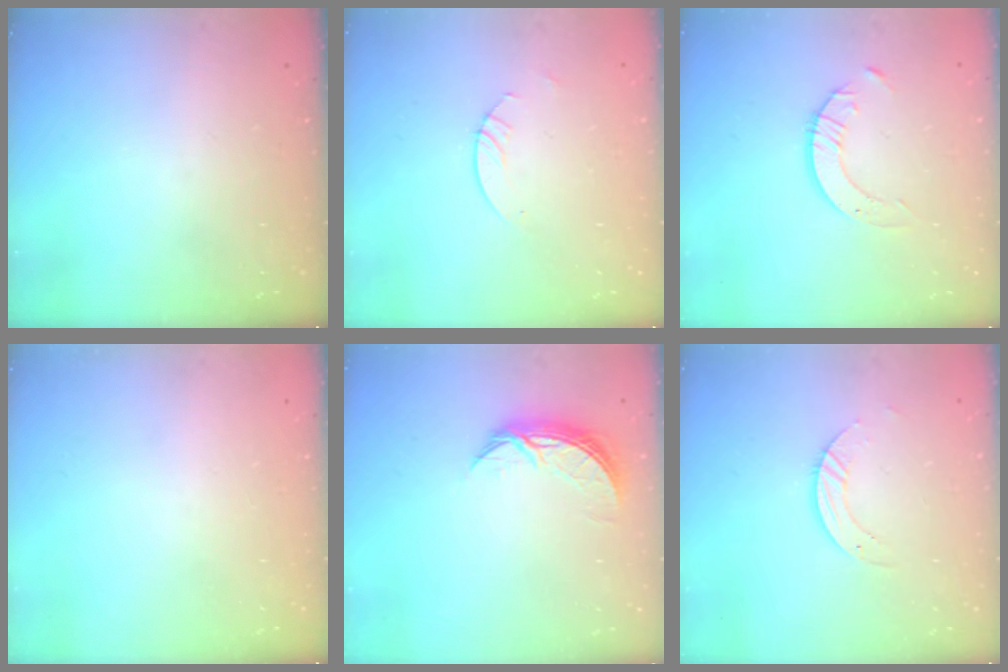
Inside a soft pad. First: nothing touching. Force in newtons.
{"total": 3.0, "press": 2.9, "slide": 0.3}
{"total": 3.3, "press": 3.3, "slide": 0.3}
{"total": 0.0}
{"total": 7.6, "press": 7.6, "slide": 0.5}
{"total": 3.8, "press": 3.8, "slide": 0.2}